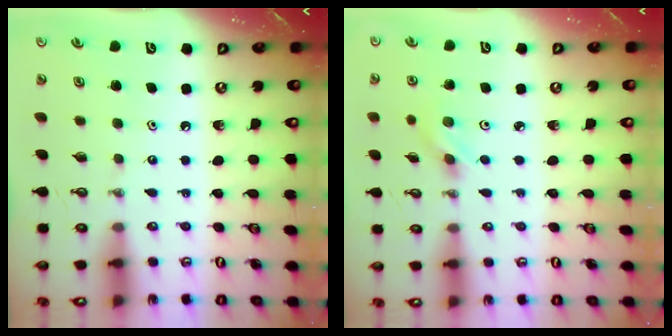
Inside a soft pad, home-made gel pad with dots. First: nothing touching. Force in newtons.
{"total": 2.9, "press": 2.6, "slide": 1.4}